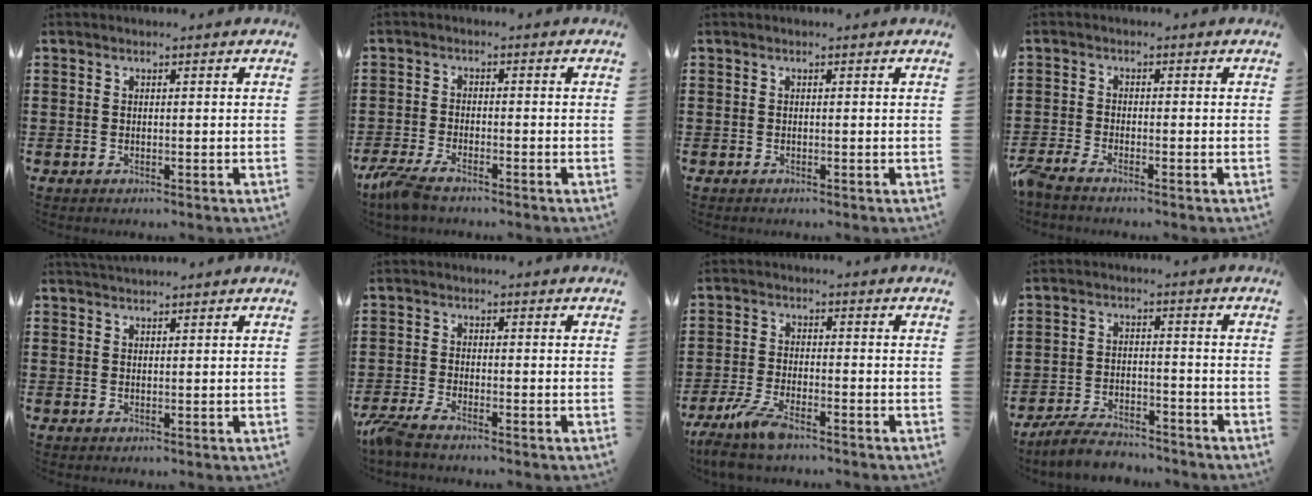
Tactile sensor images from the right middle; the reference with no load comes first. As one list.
[{"total": 3.9, "force": [-3.1, 0.6, 2.2], "torque": [-0.065, -0.011, -0.067]}, {"total": 0.0}, {"total": 1.9, "force": [-1.7, 0.2, 0.9], "torque": [-0.031, -0.003, -0.038]}, {"total": 1.4, "force": [1.4, 0.4, 0.2], "torque": [-0.007, 0.002, 0.026]}, {"total": 2.9, "force": [-2.6, 0.1, 1.4], "torque": [-0.054, -0.010, -0.060]}, {"total": 5.3, "force": [-4.1, 1.1, 3.2], "torque": [-0.086, -0.011, -0.084]}, {"total": 5.1, "force": [-4.8, 0.9, 1.5], "torque": [-0.032, 0.005, -0.094]}]